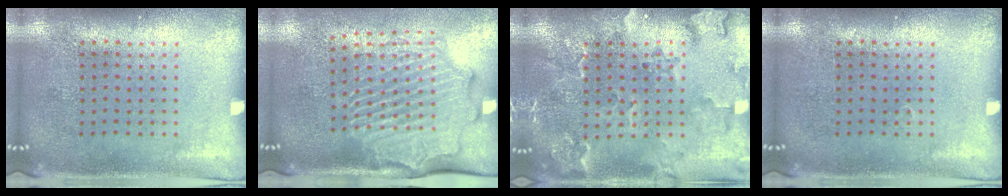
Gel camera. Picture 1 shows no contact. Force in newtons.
{"total": 2.6, "press": 2.2, "slide": 1.4}
{"total": 2.3, "press": 2.2, "slide": 0.8}
{"total": 0.0}